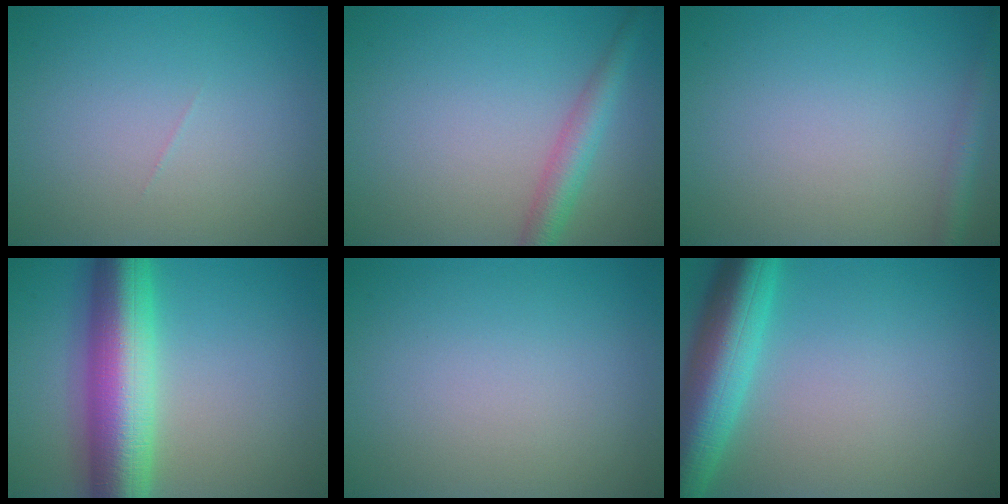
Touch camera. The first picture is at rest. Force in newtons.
{"total": 3.1, "press": 3.1, "slide": 0.1}
{"total": 1.8, "press": 1.8, "slide": 0.1}
{"total": 10.7, "press": 10.7, "slide": 0.0}
{"total": 0.0}
{"total": 8.1, "press": 8.1, "slide": 0.3}